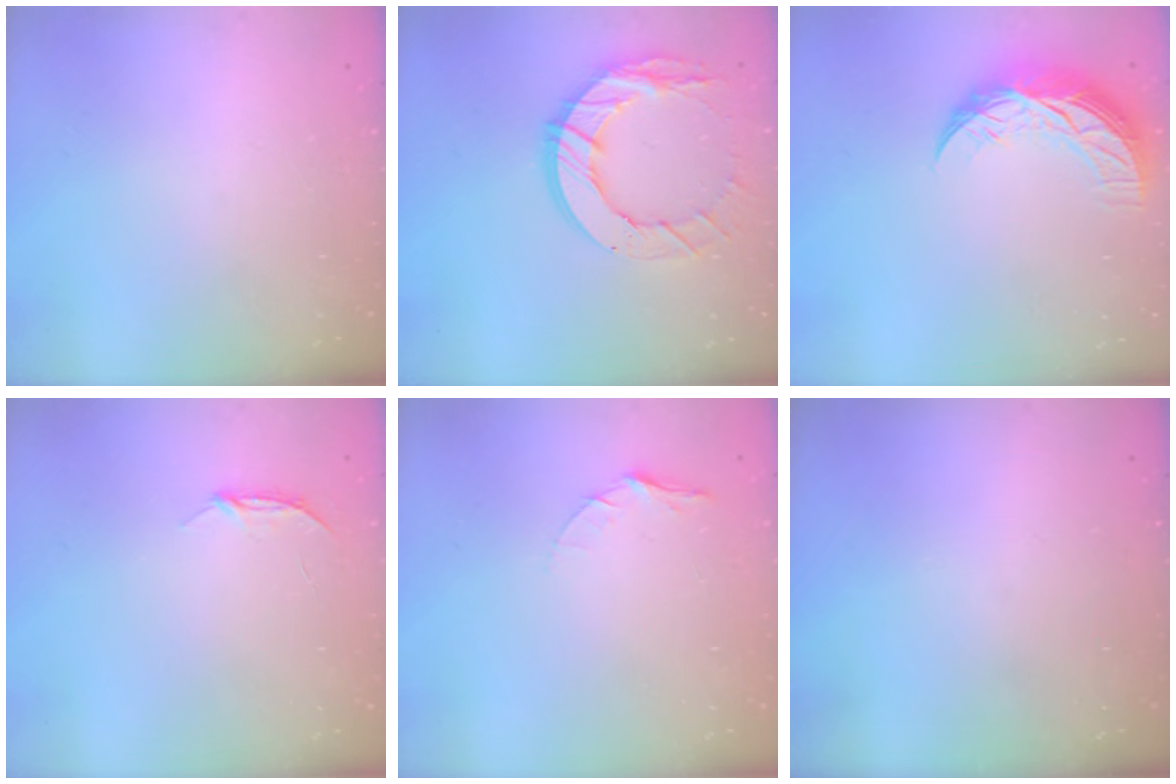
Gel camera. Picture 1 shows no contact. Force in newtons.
{"total": 14.6, "press": 14.5, "slide": 1.1}
{"total": 11.2, "press": 11.1, "slide": 0.9}
{"total": 3.9, "press": 3.9, "slide": 0.5}
{"total": 4.4, "press": 4.3, "slide": 0.5}
{"total": 0.0}